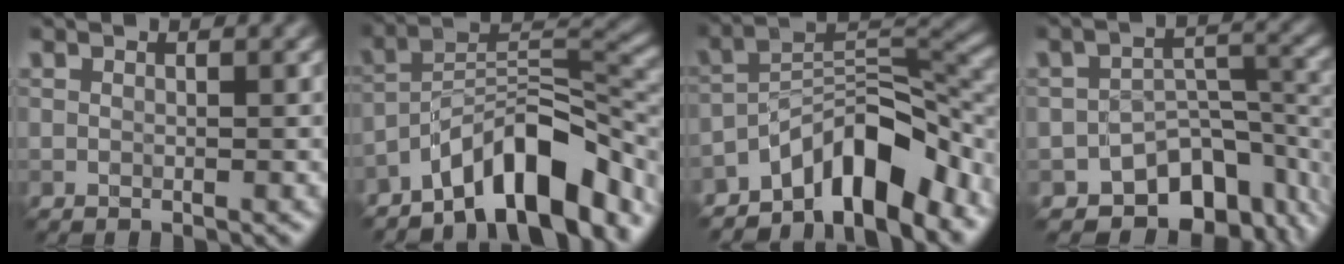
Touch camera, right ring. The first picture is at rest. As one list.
[{"total": 10.1, "force": [-7.0, 3.3, 6.5], "torque": [-0.089, 0.013, -0.134]}, {"total": 8.9, "force": [-6.3, 2.8, 5.6], "torque": [-0.073, 0.011, -0.119]}, {"total": 9.0, "force": [-5.9, 5.5, 4.2], "torque": [-0.041, -0.018, -0.085]}]